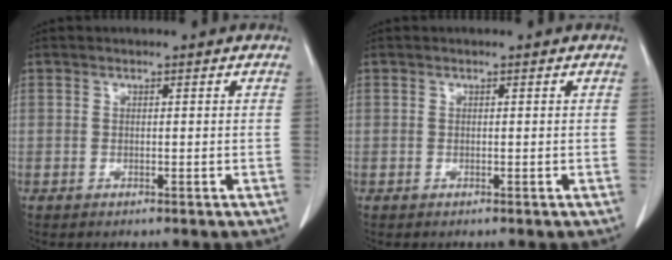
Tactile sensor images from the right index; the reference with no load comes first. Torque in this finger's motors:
{"motor_torque": [0.00, 0.00, 0.00, 0.00]}